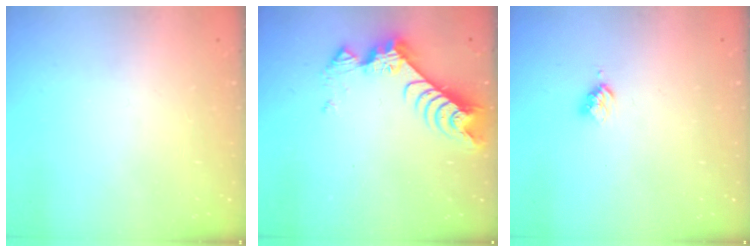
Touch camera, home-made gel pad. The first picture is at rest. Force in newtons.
{"total": 8.1, "press": 8.1, "slide": 0.7}
{"total": 3.0, "press": 2.9, "slide": 0.4}